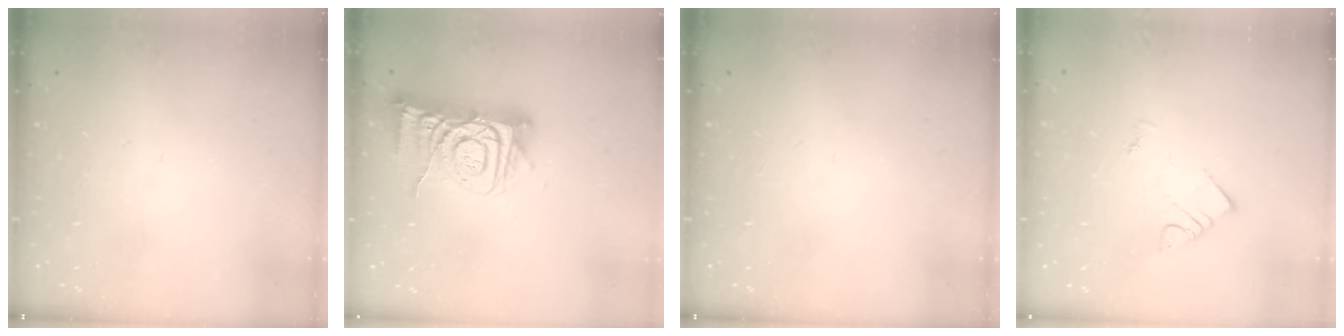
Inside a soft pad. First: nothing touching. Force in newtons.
{"total": 12.6, "press": 12.6, "slide": 1.1}
{"total": 0.0}
{"total": 3.5, "press": 3.5, "slide": 0.4}